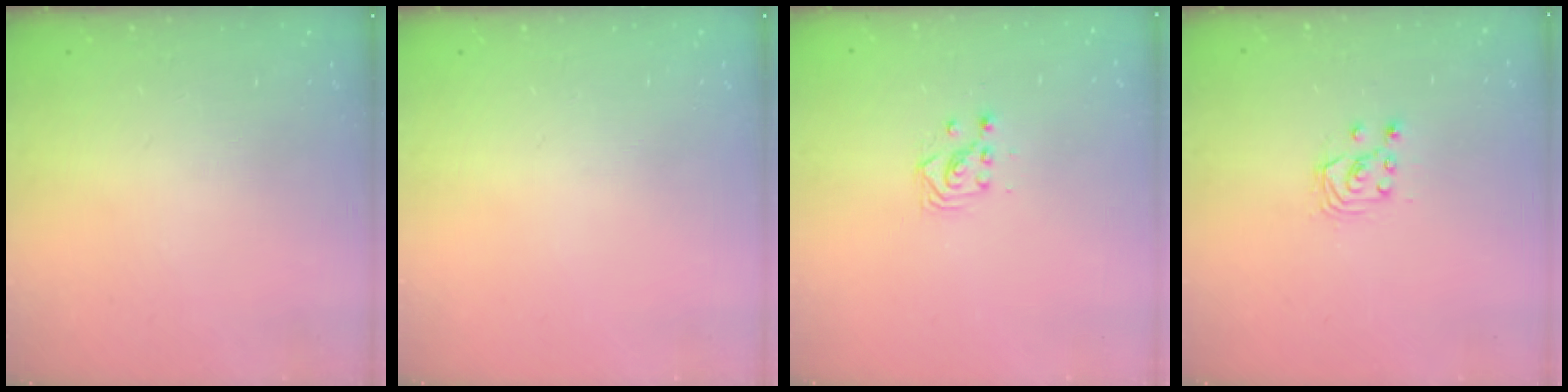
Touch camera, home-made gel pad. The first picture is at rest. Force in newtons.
{"total": 0.0}
{"total": 2.9, "press": 2.9, "slide": 0.2}
{"total": 2.9, "press": 2.9, "slide": 0.2}